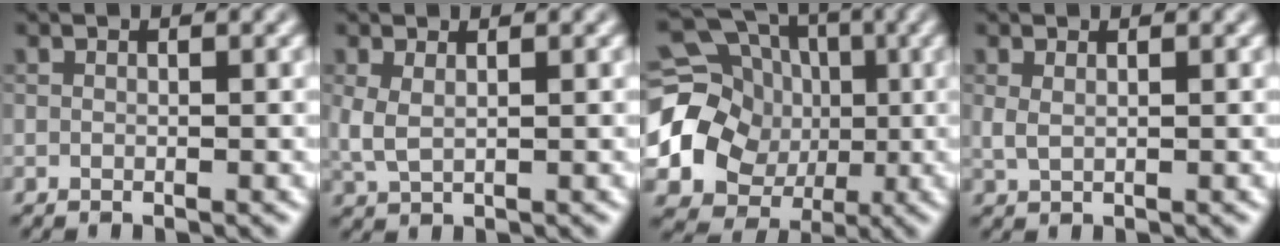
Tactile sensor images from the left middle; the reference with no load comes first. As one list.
[{"total": 1.8, "force": [0.6, 0.8, 1.5], "torque": [-0.042, -0.001, 0.014]}, {"total": 18.7, "force": [-0.3, 16.9, 8.1], "torque": [-0.175, 0.001, -0.028]}, {"total": 1.0, "force": [0.5, 0.4, 0.8], "torque": [-0.019, -0.002, 0.012]}]